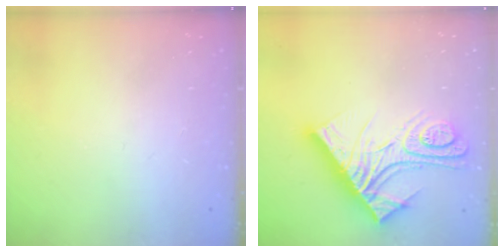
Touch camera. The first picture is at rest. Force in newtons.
{"total": 21.6, "press": 21.5, "slide": 2.3}